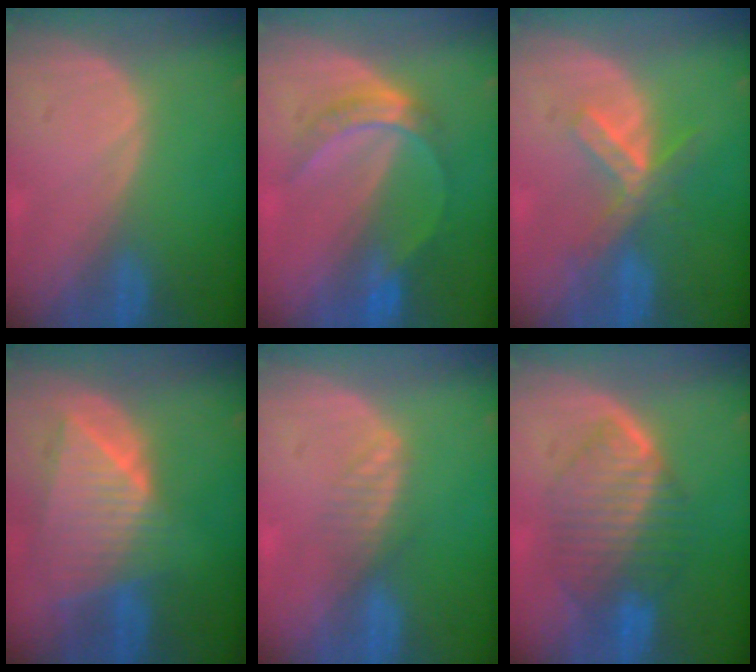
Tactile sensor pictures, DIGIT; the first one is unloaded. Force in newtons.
{"total": 5.0, "press": 4.9, "slide": 1.1}
{"total": 5.1, "press": 5.1, "slide": 0.3}
{"total": 8.9, "press": 7.8, "slide": 4.2}
{"total": 2.3, "press": 2.3, "slide": 0.1}
{"total": 7.8, "press": 7.8, "slide": 0.3}